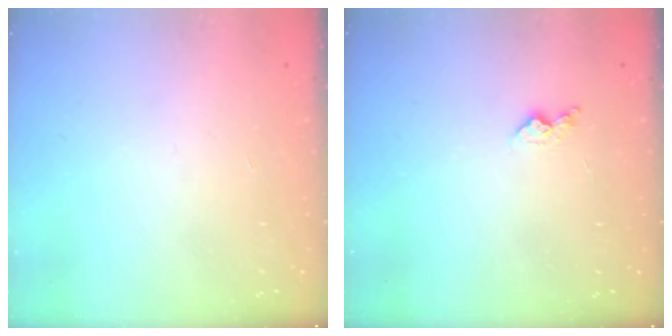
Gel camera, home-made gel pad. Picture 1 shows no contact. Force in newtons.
{"total": 3.3, "press": 3.3, "slide": 0.4}